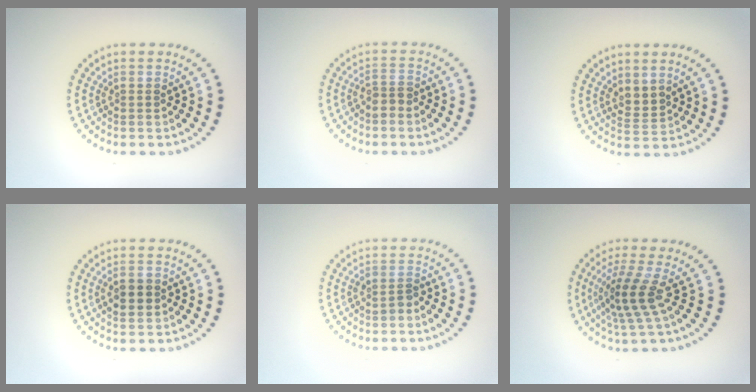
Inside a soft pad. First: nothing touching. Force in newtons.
{"total": 1.7, "press": 1.4, "slide": 1.0}
{"total": 1.7, "press": 1.3, "slide": 1.0}
{"total": 2.5, "press": 2.5, "slide": 0.2}
{"total": 1.0, "press": 0.8, "slide": 0.7}
{"total": 3.6, "press": 2.7, "slide": 2.4}